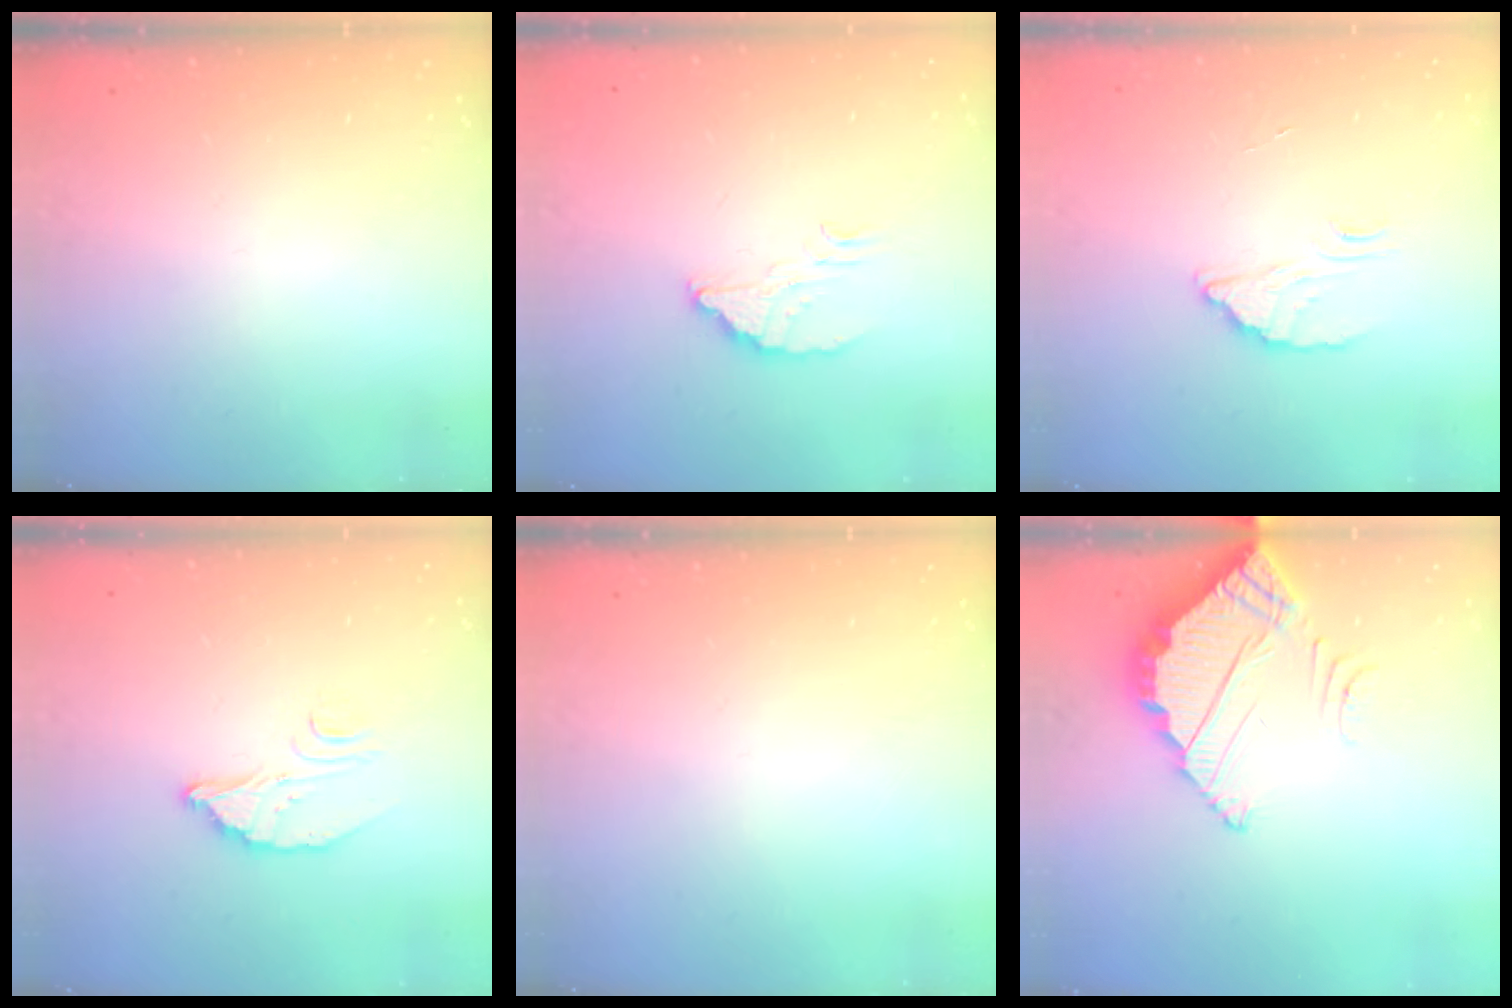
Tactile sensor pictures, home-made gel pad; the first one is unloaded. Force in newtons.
{"total": 3.7, "press": 3.7, "slide": 0.3}
{"total": 2.6, "press": 2.6, "slide": 0.1}
{"total": 5.1, "press": 5.1, "slide": 0.4}
{"total": 0.0}
{"total": 3.9, "press": 3.8, "slide": 0.3}